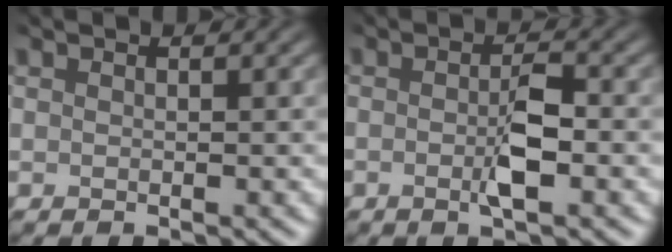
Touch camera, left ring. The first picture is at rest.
{"total": 2.7, "force": [-1.2, 0.5, 2.4], "torque": [-0.041, -0.004, -0.018]}